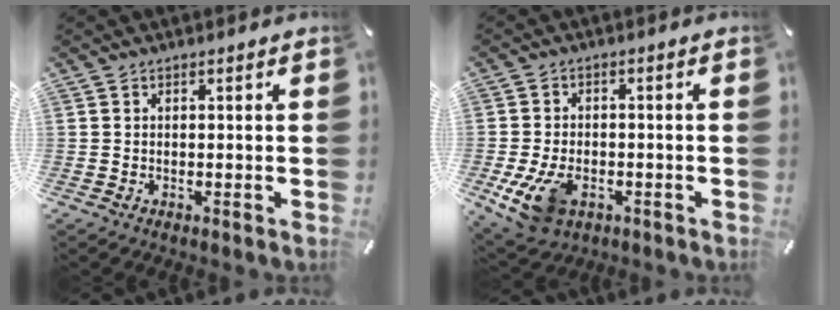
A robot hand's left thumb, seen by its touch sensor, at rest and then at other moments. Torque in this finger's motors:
{"motor_torque": [0.64, 2.06, 0.48, -0.17, 0.22]}